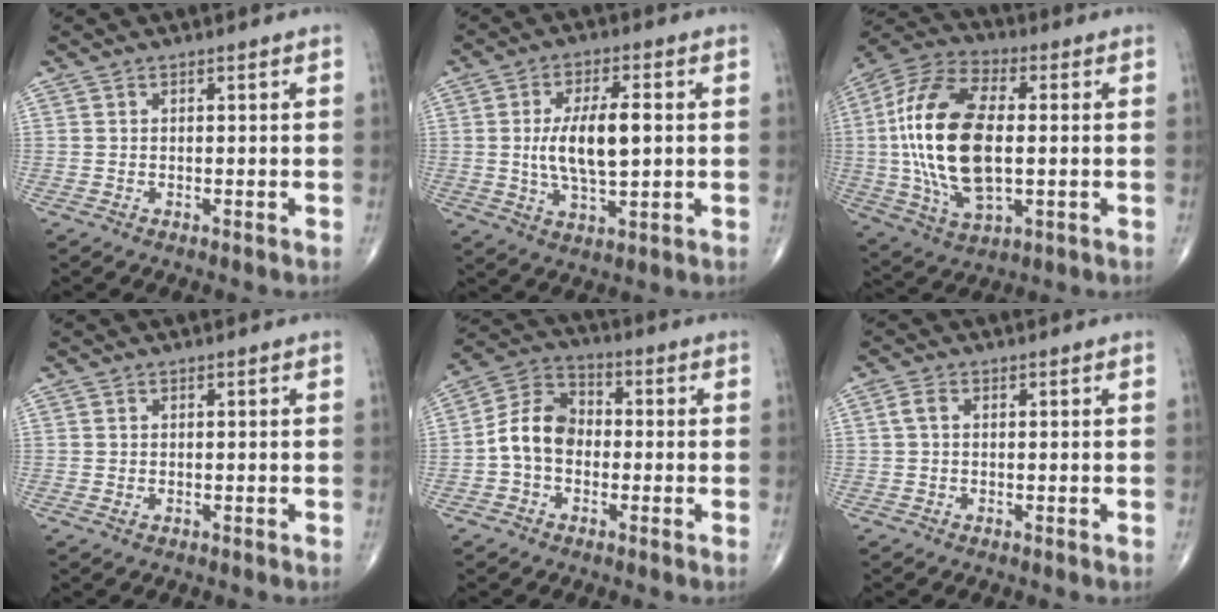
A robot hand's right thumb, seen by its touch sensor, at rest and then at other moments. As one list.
[{"total": 11.0, "force": [0.6, 4.4, 10.0], "torque": [-0.181, -0.004, 0.011]}, {"total": 22.2, "force": [0.1, 11.1, 19.2], "torque": [-0.400, 0.004, 0.002]}, {"total": 0.6, "force": [0.0, 0.5, 0.4], "torque": [-0.008, 0.001, 0.001]}, {"total": 9.2, "force": [-1.3, 6.9, 6.0], "torque": [-0.096, 0.035, -0.041]}, {"total": 1.9, "force": [0.2, 1.2, 1.4], "torque": [-0.030, 0.006, 0.003]}]